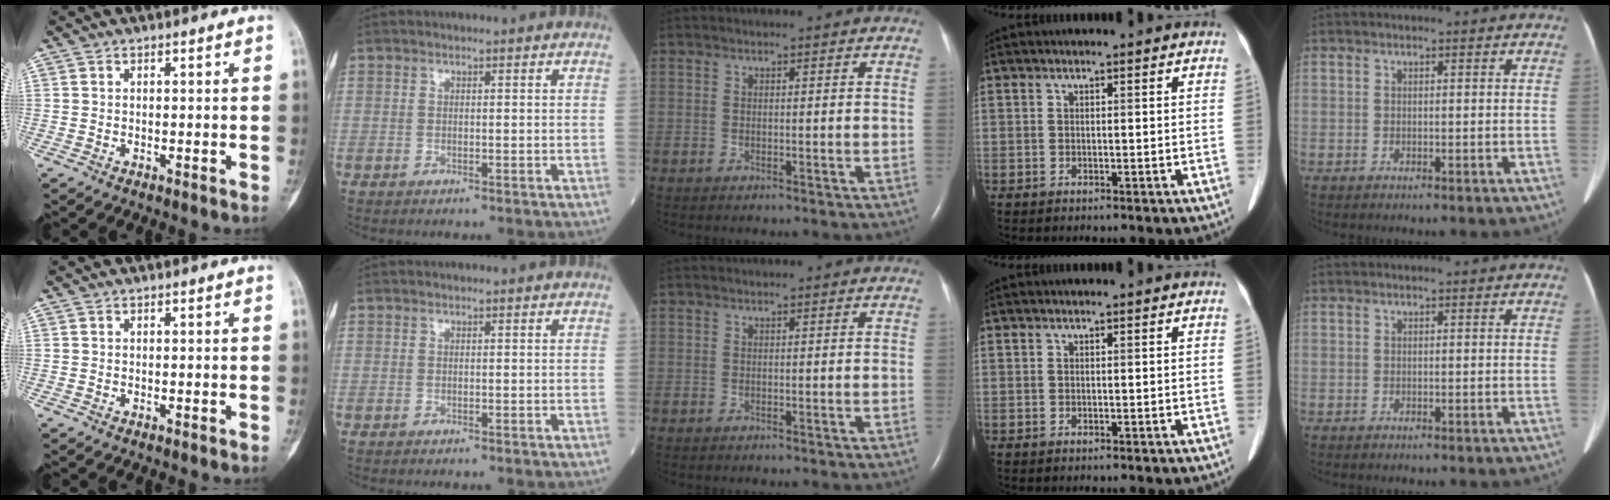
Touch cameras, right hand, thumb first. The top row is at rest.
{}